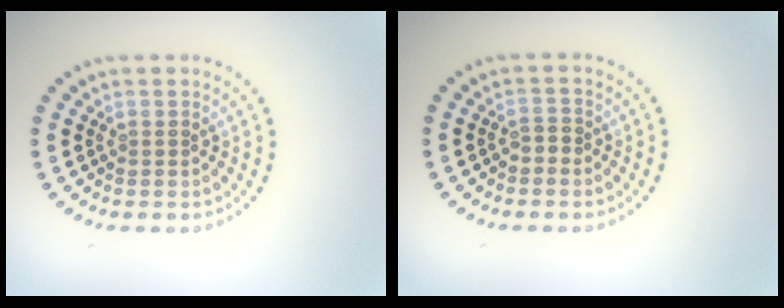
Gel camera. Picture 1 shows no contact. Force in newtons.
{"total": 1.0, "press": 0.8, "slide": 0.6}